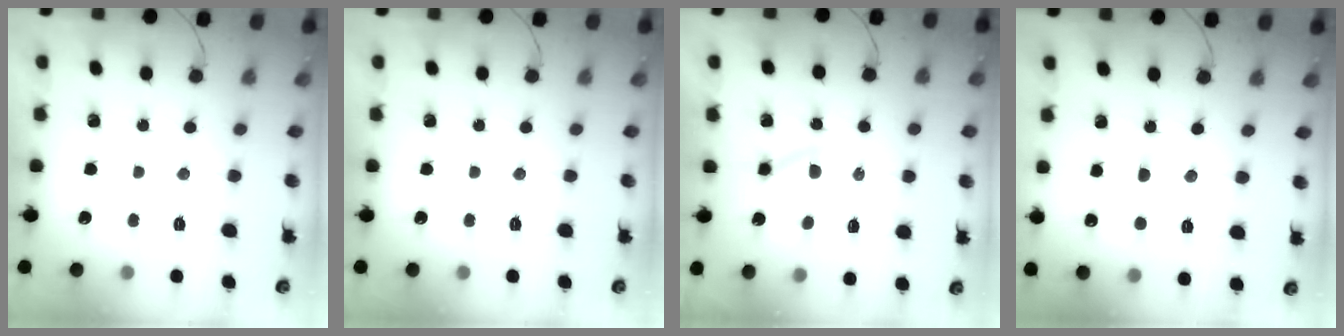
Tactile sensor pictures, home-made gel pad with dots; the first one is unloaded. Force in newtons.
{"total": 0.0}
{"total": 2.9, "press": 2.8, "slide": 0.9}
{"total": 1.6, "press": 1.4, "slide": 0.8}